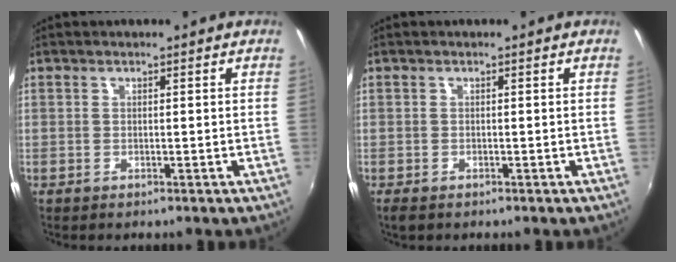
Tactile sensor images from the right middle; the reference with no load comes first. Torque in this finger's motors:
{"motor_torque": [0.23, -0.19, 0.05, 0.02]}